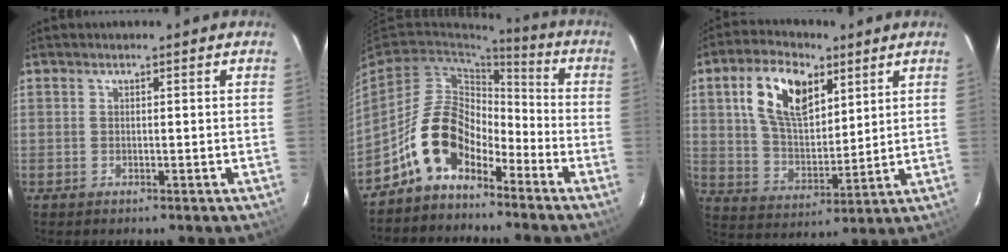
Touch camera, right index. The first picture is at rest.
{"total": 11.8, "force": [-7.6, 6.4, 6.4], "torque": [-0.126, 0.026, -0.143]}
{"total": 13.8, "force": [6.0, 7.7, 9.8], "torque": [-0.182, 0.020, 0.113]}